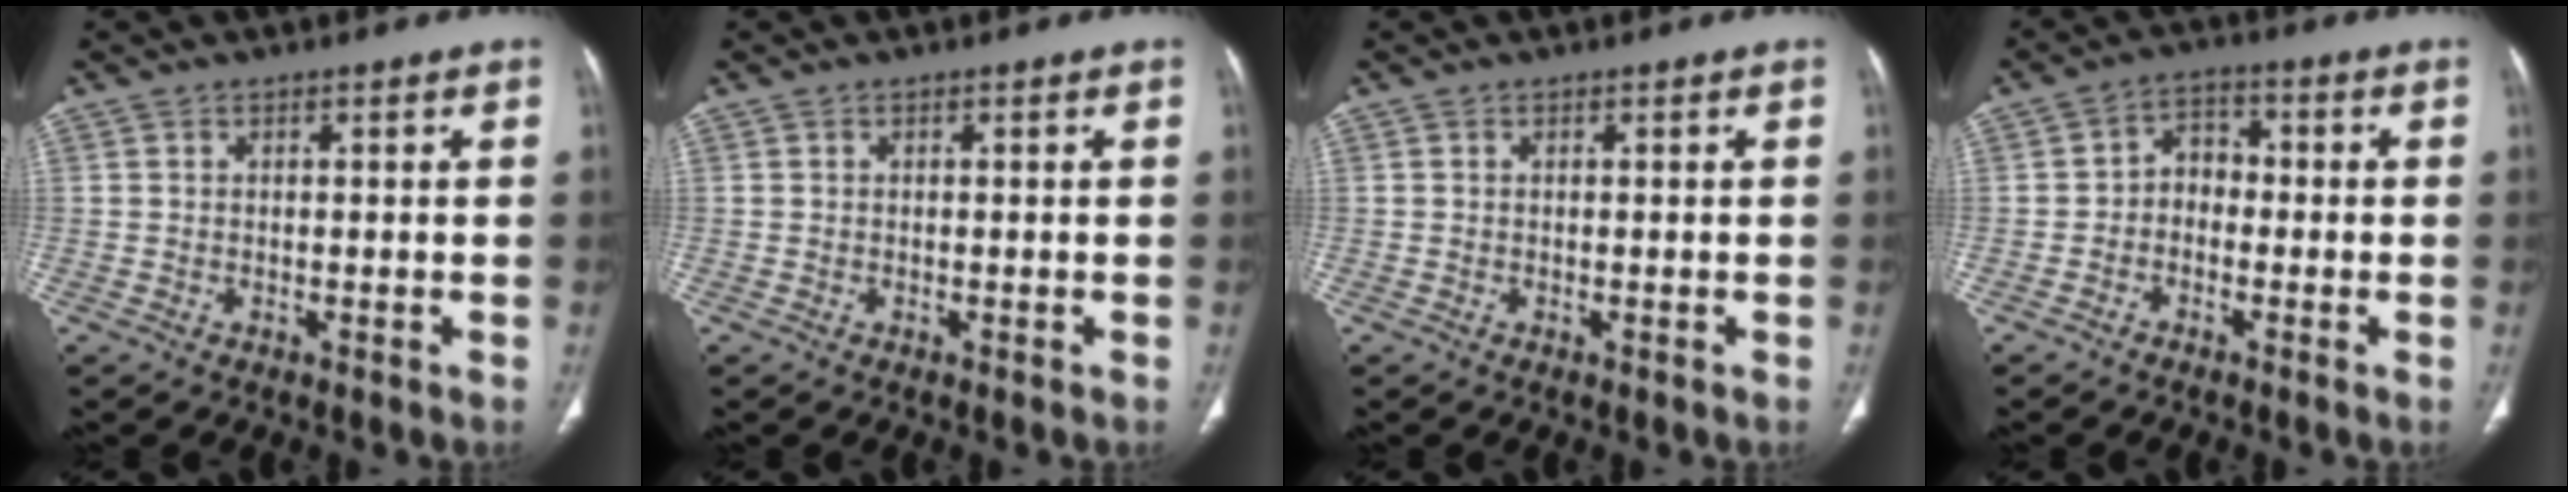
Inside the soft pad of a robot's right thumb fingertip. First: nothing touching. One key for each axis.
{"total": 0.0}
{"total": 0.0}
{"total": 4.5, "fx": -1.1, "fy": 3.5, "fz": 2.5, "tx": -0.020, "ty": 0.025, "tz": -0.034}